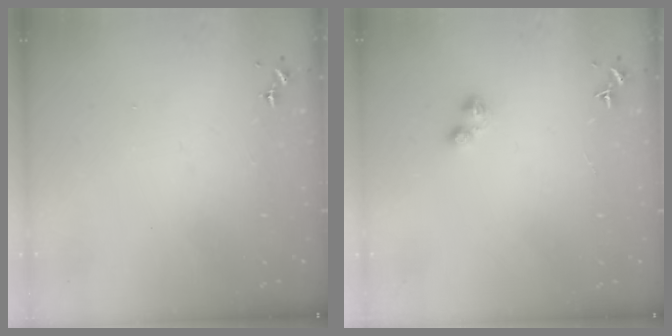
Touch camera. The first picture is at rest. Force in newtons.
{"total": 2.4, "press": 2.4, "slide": 0.4}